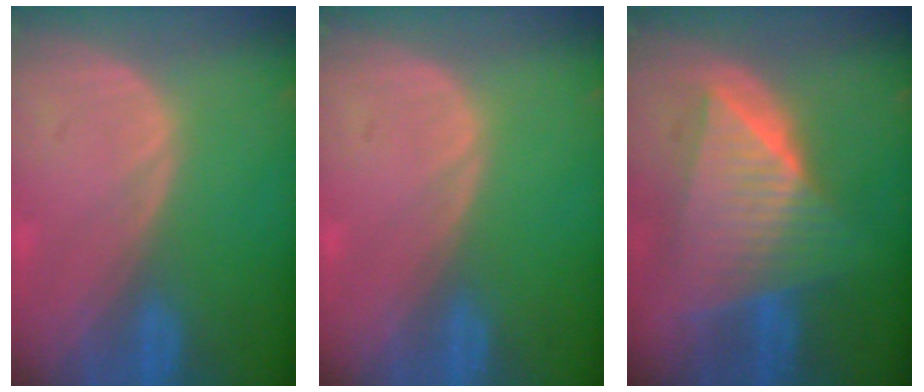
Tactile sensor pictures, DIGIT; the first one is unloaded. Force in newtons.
{"total": 0.0}
{"total": 9.7, "press": 9.7, "slide": 0.7}